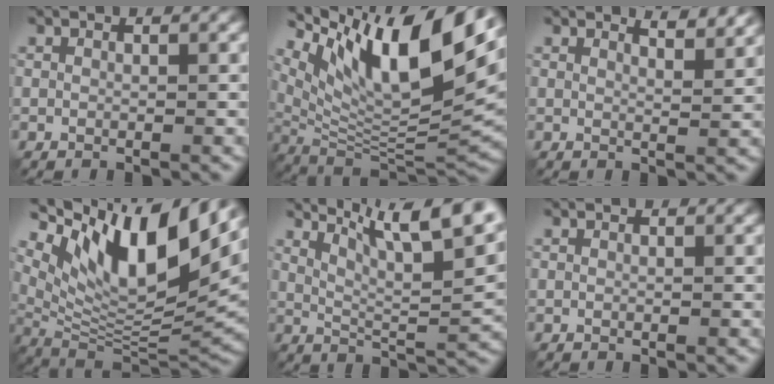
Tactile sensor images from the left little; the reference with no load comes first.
{"total": 13.8, "force": [6.1, 4.7, 11.5], "torque": [-0.211, 0.012, 0.118]}
{"total": 4.1, "force": [3.4, 1.1, 2.0], "torque": [-0.017, 0.012, 0.029]}
{"total": 13.2, "force": [5.7, 5.0, 10.8], "torque": [-0.196, 0.005, 0.112]}
{"total": 10.6, "force": [6.4, 2.9, 7.9], "torque": [-0.120, 0.007, 0.100]}
{"total": 0.0}